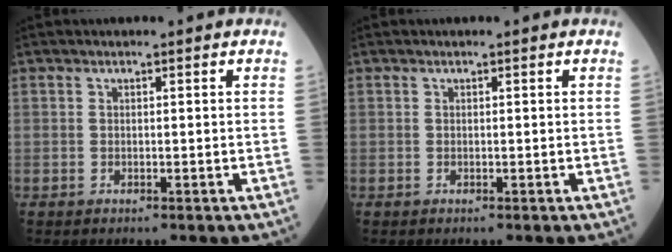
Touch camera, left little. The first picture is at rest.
{"total": 0.0}